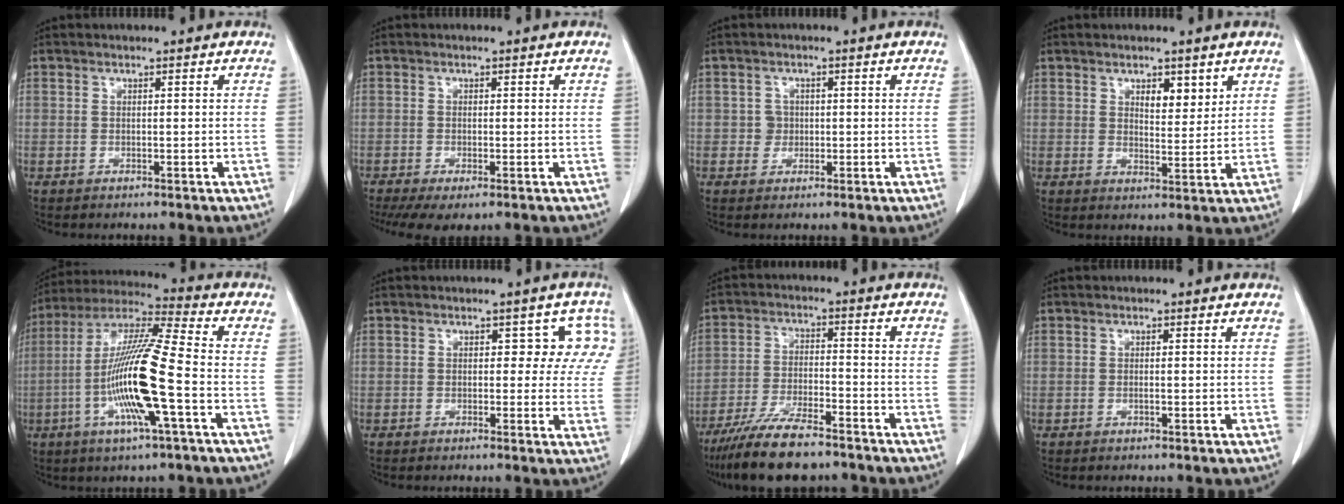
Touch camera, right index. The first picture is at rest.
{"total": 5.3, "force": [-3.2, 1.7, 3.9], "torque": [-0.065, -0.014, -0.054]}
{"total": 2.0, "force": [-0.1, 2.0, 0.1], "torque": [0.005, 0.007, -0.003]}
{"total": 3.9, "force": [2.2, 1.7, 2.7], "torque": [-0.040, -0.006, 0.037]}
{"total": 15.9, "force": [-4.0, 0.4, 15.4], "torque": [-0.308, -0.006, -0.083]}
{"total": 5.4, "force": [1.7, 3.5, 3.8], "torque": [-0.010, 0.020, 0.010]}
{"total": 11.6, "force": [-9.4, 2.3, 6.3], "torque": [-0.113, -0.026, -0.161]}
{"total": 0.5, "force": [-0.1, 0.1, 0.5], "torque": [-0.007, 0.000, -0.002]}